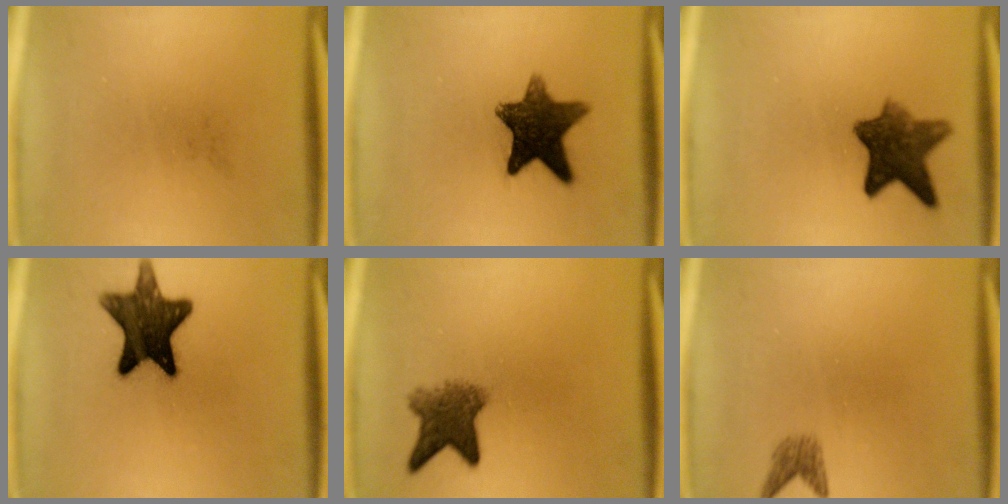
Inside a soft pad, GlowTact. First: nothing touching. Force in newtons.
{"total": 11.7}
{"total": 8.8}
{"total": 13.3}
{"total": 6.0}
{"total": 1.8}